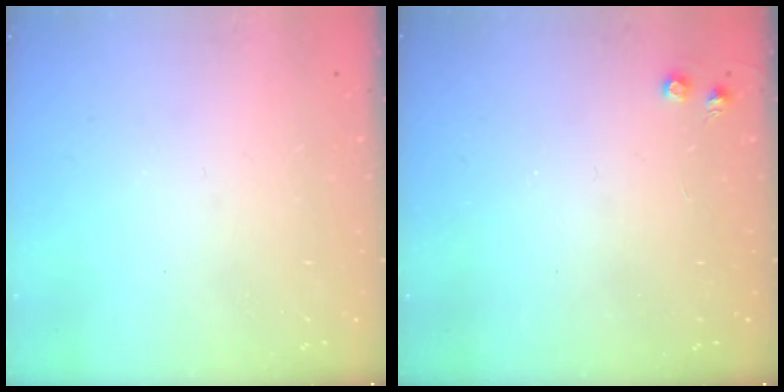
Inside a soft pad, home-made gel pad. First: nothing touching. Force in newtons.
{"total": 4.3, "press": 4.2, "slide": 0.7}